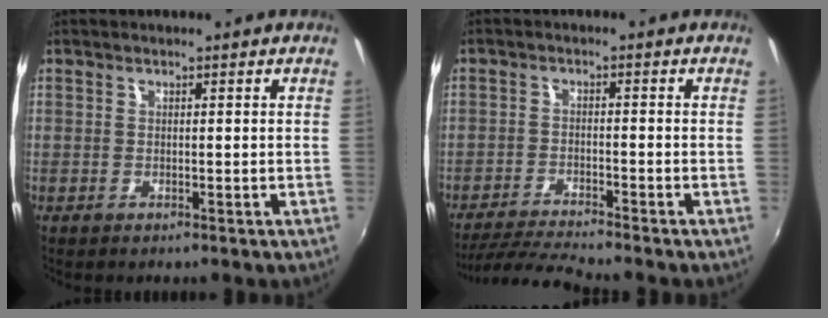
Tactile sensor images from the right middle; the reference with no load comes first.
{"total": 7.8, "force": [-7.3, -0.8, 2.6], "torque": [-0.075, -0.014, -0.135]}